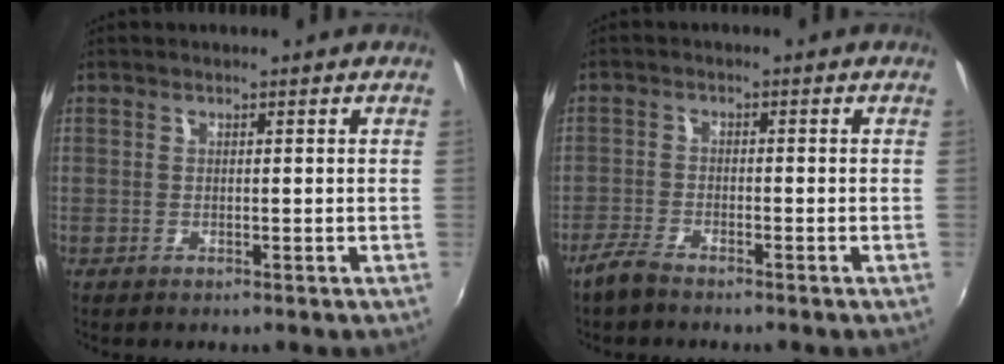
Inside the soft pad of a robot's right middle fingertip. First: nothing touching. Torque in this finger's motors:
{"motor_torque": [0.57, -0.52, 0.23, 0.06]}